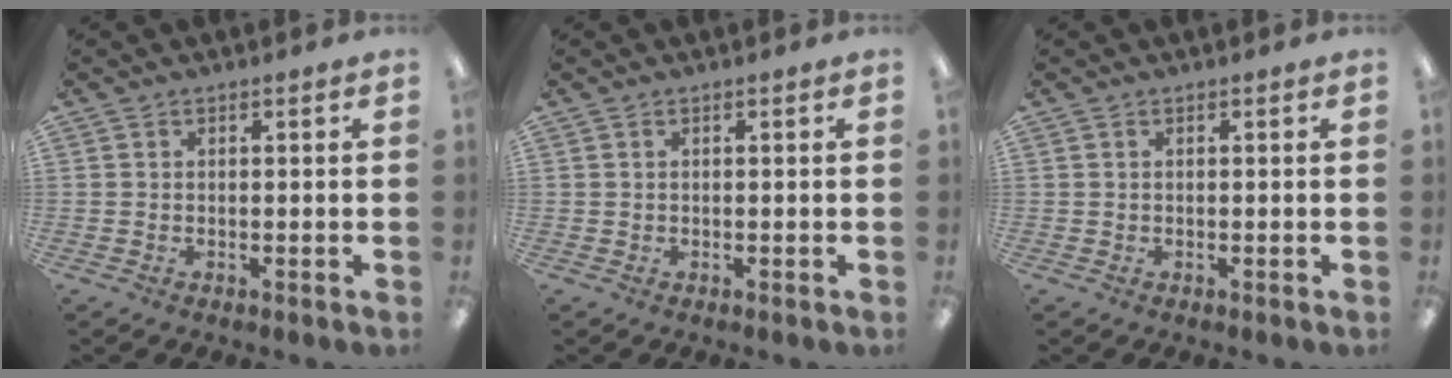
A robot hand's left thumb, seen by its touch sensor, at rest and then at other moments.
{"total": 0.0}
{"total": 0.0}